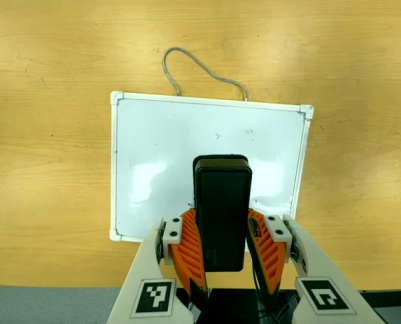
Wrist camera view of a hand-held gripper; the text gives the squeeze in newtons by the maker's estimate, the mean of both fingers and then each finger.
{"total": 9.6, "left": 8.0, "right": 11.2}